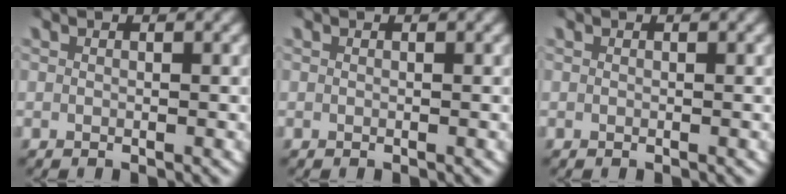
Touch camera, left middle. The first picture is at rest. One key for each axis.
{"total": 0.0}
{"total": 0.0}